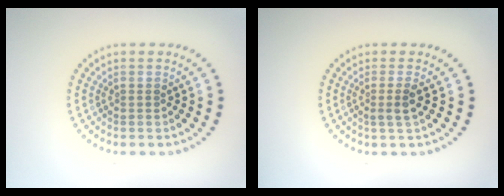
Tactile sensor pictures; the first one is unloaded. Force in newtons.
{"total": 1.6, "press": 1.2, "slide": 1.0}